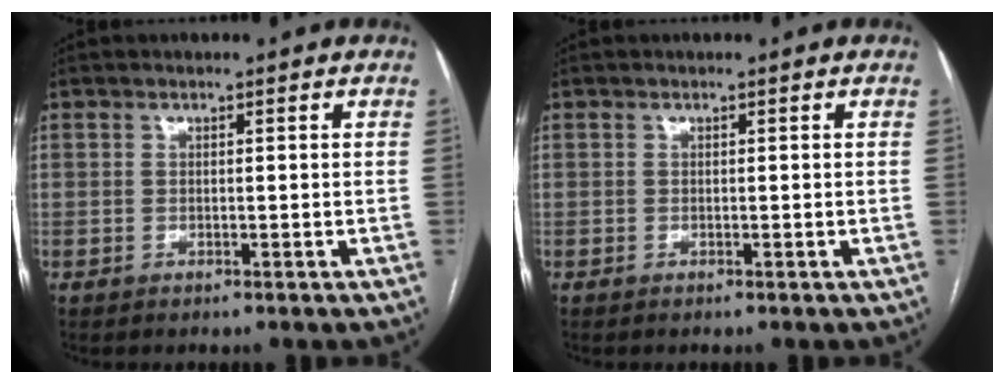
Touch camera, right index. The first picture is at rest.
{"total": 0.0}